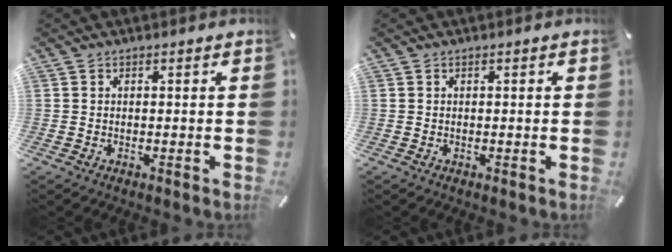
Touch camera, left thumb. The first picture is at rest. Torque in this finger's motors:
{"motor_torque": [-0.01, -0.01, 0.00, 0.01, 0.00]}